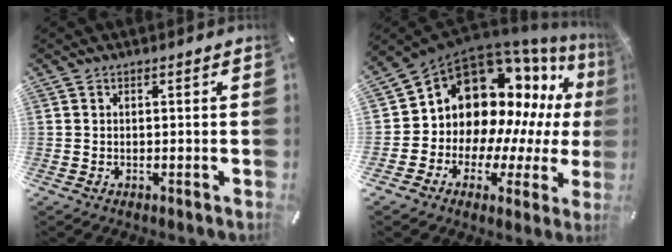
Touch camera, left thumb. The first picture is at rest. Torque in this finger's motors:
{"motor_torque": [1.80, 2.09, 2.67, 0.02, 0.17]}